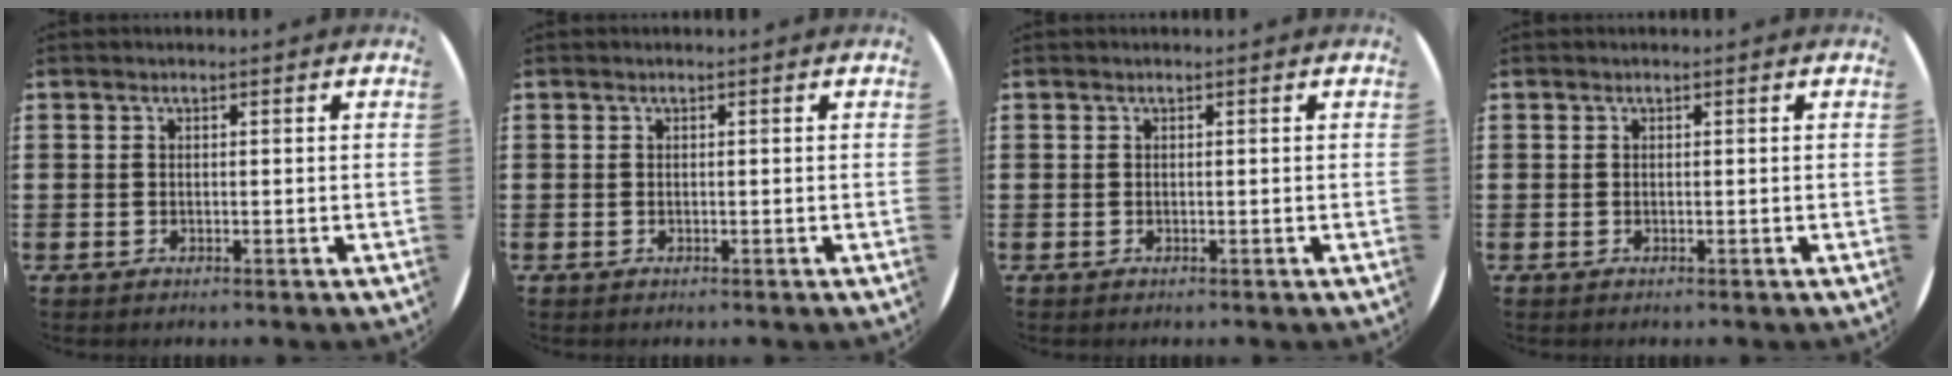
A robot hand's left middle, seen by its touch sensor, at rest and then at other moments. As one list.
[{"total": 0.0}, {"total": 0.0}, {"total": 0.0}]